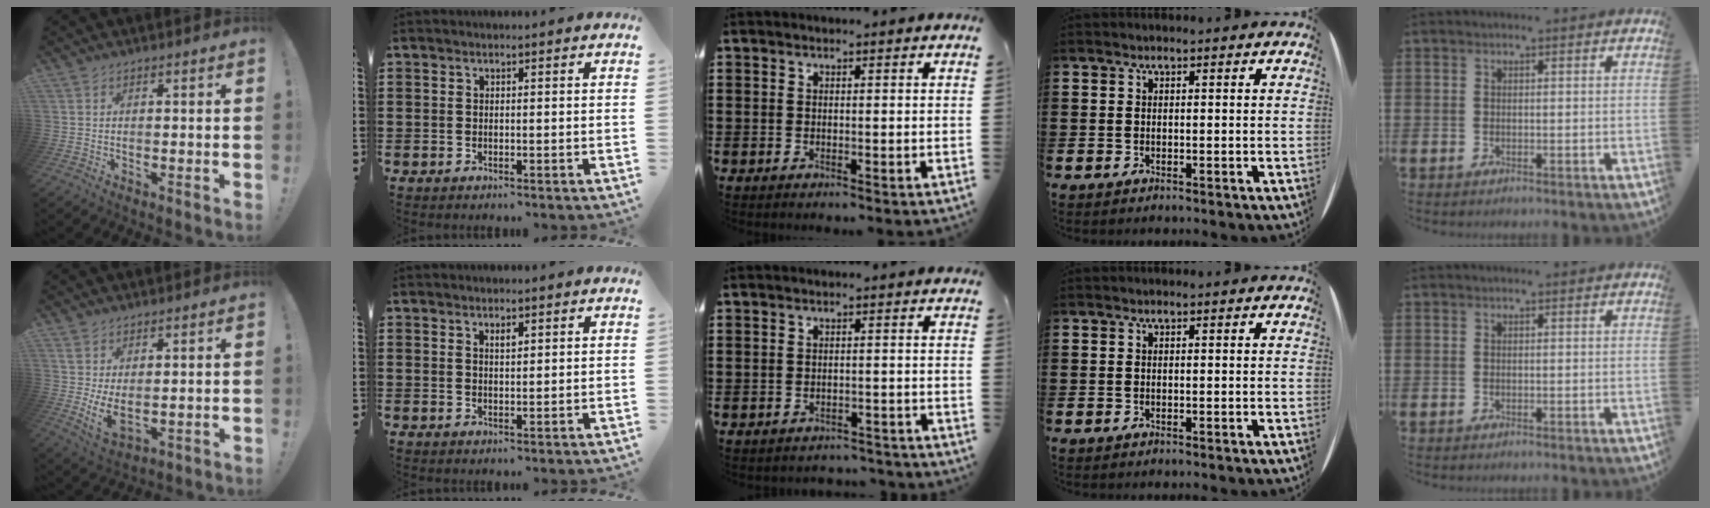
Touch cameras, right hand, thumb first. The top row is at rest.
{"thumb": {"total": 6.3, "force": [2.1, 2.7, 5.3], "torque": [-0.091, -0.032, 0.042]}, "index": {"total": 1.4, "force": [0.9, 0.5, 0.9], "torque": [-0.019, 0.003, 0.016]}, "middle": {"total": 1.7, "force": [-1.6, 0.2, 0.0], "torque": [-0.008, -0.001, -0.035]}}